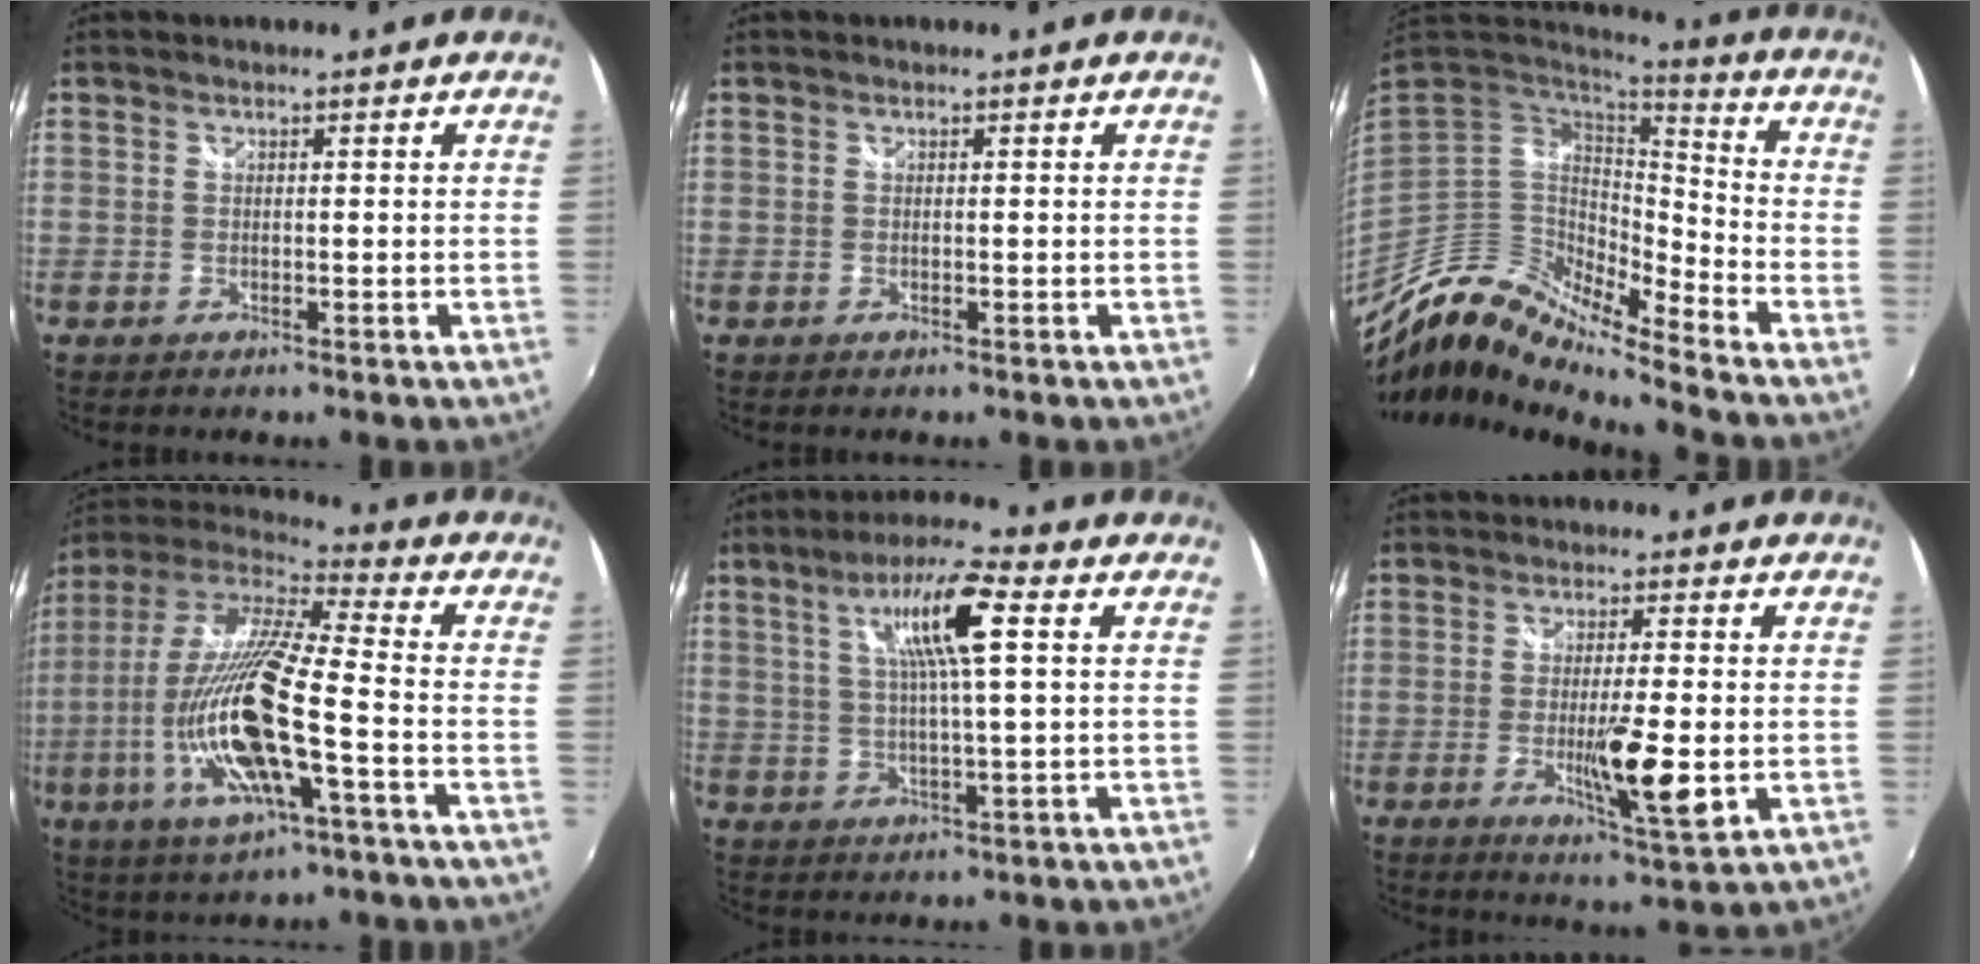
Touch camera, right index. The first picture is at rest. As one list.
[{"total": 0.0}, {"total": 12.9, "force": [-11.0, 1.2, 6.7], "torque": [-0.103, -0.014, -0.218]}, {"total": 21.3, "force": [-6.0, 3.9, 20.0], "torque": [-0.375, -0.033, -0.116]}, {"total": 10.9, "force": [3.5, 1.3, 10.3], "torque": [-0.182, 0.015, 0.061]}, {"total": 8.8, "force": [-1.7, 1.5, 8.5], "torque": [-0.146, -0.020, -0.026]}]